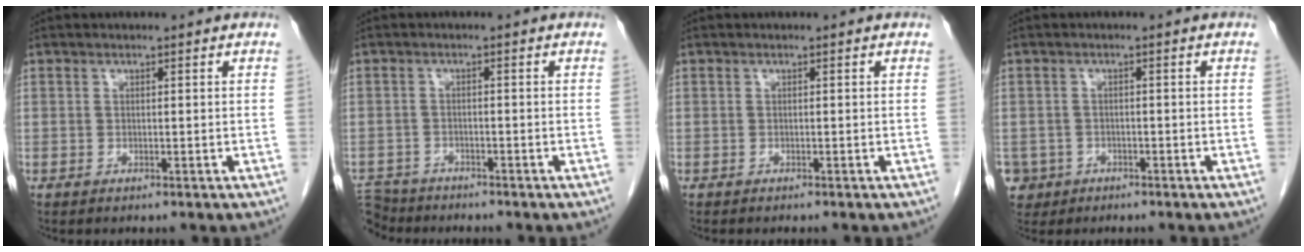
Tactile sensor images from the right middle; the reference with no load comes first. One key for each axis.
{"total": 5.9, "fx": -5.5, "fy": 2.2, "fz": 0.2, "tx": -0.010, "ty": -0.002, "tz": -0.099}
{"total": 0.8, "fx": -0.7, "fy": 0.1, "fz": 0.4, "tx": -0.003, "ty": 0.000, "tz": -0.007}
{"total": 4.6, "fx": -2.3, "fy": 3.9, "fz": 0.2, "tx": -0.010, "ty": 0.007, "tz": -0.037}